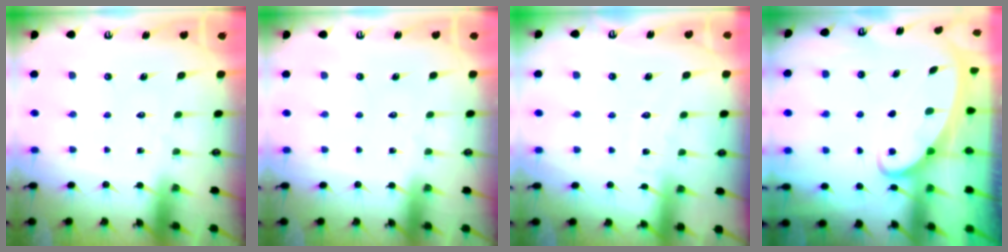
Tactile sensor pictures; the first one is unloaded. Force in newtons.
{"total": 0.0}
{"total": 3.3, "press": 3.3, "slide": 0.4}
{"total": 2.2, "press": 2.1, "slide": 0.3}